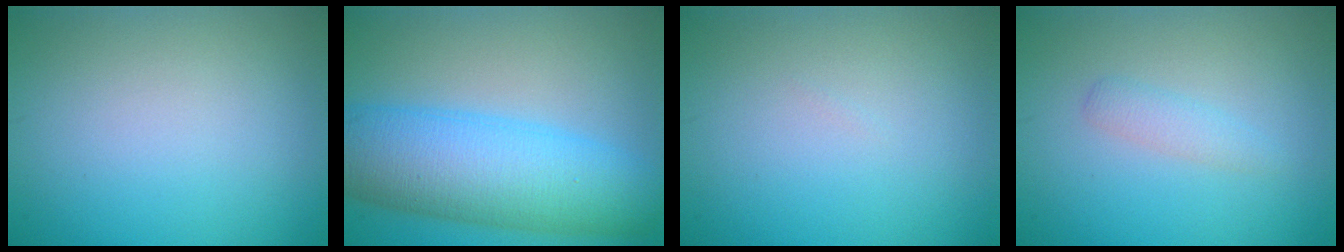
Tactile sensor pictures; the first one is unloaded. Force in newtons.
{"total": 10.3, "press": 10.3, "slide": 0.1}
{"total": 0.0}
{"total": 1.4, "press": 1.4, "slide": 0.0}